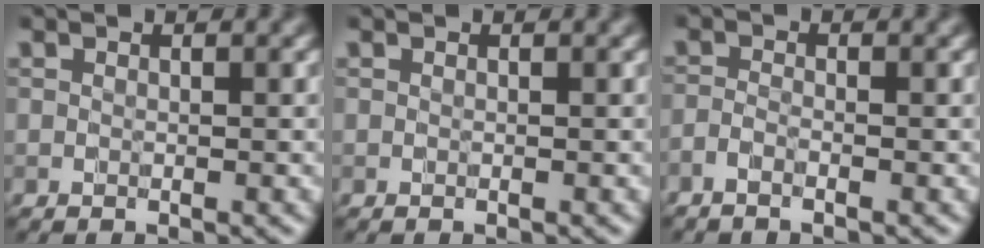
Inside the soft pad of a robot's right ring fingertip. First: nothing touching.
{"total": 0.0}
{"total": 1.0, "force": [-0.9, 0.0, 0.3], "torque": [-0.004, -0.001, -0.021]}